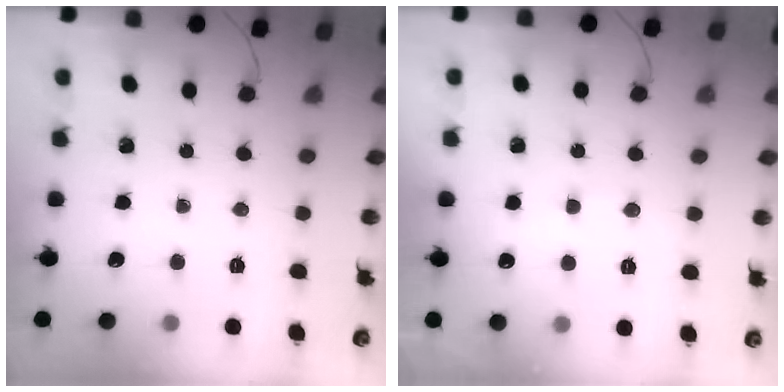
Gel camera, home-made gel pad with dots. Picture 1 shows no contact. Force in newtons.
{"total": 5.6, "press": 5.5, "slide": 0.8}